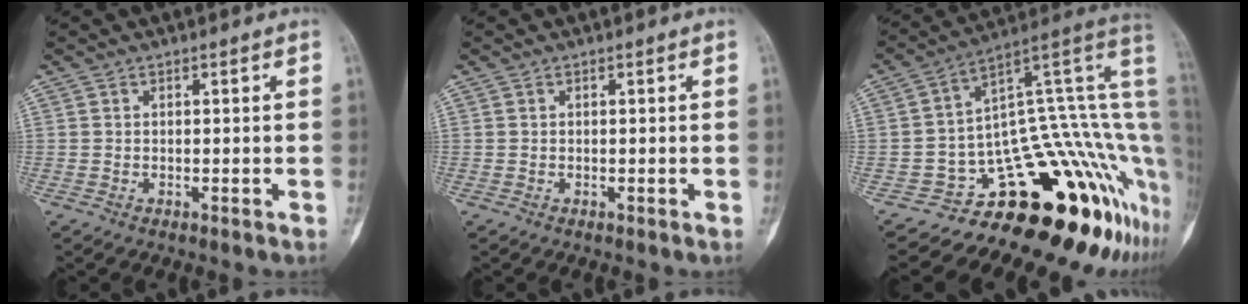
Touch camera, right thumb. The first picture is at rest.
{"total": 0.0}
{"total": 19.4, "force": [-9.6, 8.1, 14.8], "torque": [-0.046, 0.148, -0.123]}